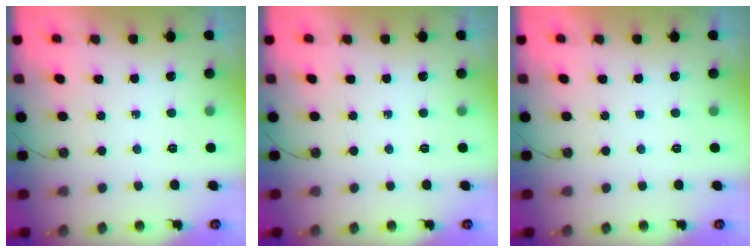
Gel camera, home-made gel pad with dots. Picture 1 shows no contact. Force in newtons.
{"total": 0.0}
{"total": 0.0}